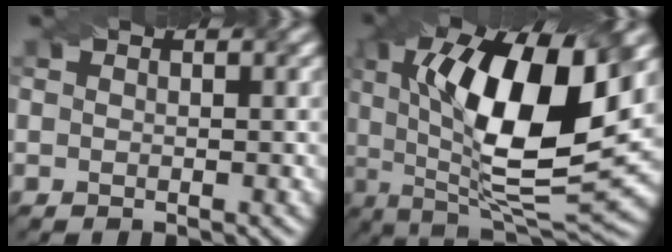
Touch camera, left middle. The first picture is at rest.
{"total": 15.1, "force": [3.1, 5.4, 13.8], "torque": [-0.224, -0.003, 0.046]}